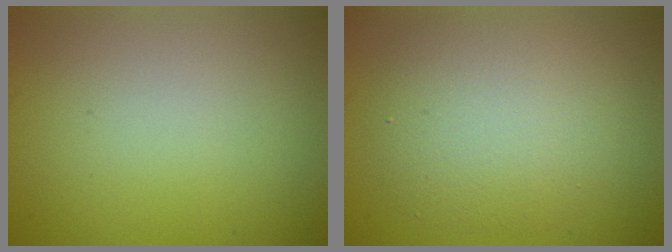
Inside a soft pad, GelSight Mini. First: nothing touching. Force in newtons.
{"total": 4.9, "press": 4.9, "slide": 0.4}